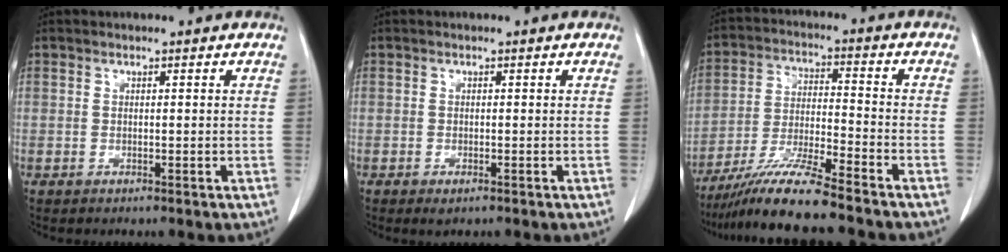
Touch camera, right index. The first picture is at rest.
{"total": 0.7, "force": [-0.4, 0.4, 0.3], "torque": [-0.007, 0.000, 0.000]}
{"total": 11.4, "force": [-9.5, -0.7, 6.3], "torque": [-0.118, -0.021, -0.176]}